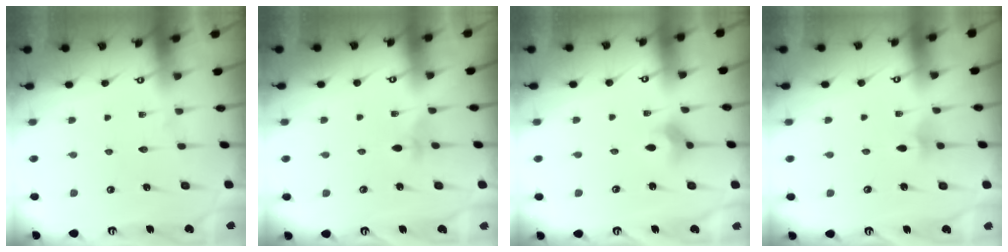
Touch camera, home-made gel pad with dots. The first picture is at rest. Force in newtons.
{"total": 3.2, "press": 3.2, "slide": 0.4}
{"total": 2.9, "press": 2.9, "slide": 0.3}
{"total": 3.6, "press": 3.5, "slide": 0.8}